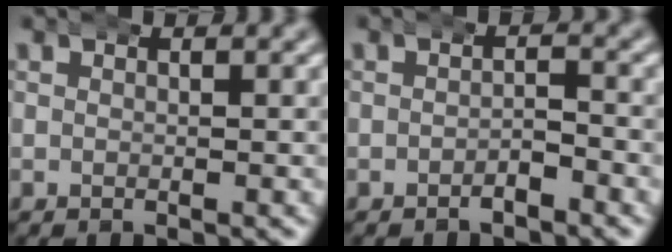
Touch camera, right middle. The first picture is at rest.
{"total": 1.4, "force": [-1.0, 0.6, 0.6], "torque": [-0.006, 0.001, -0.018]}